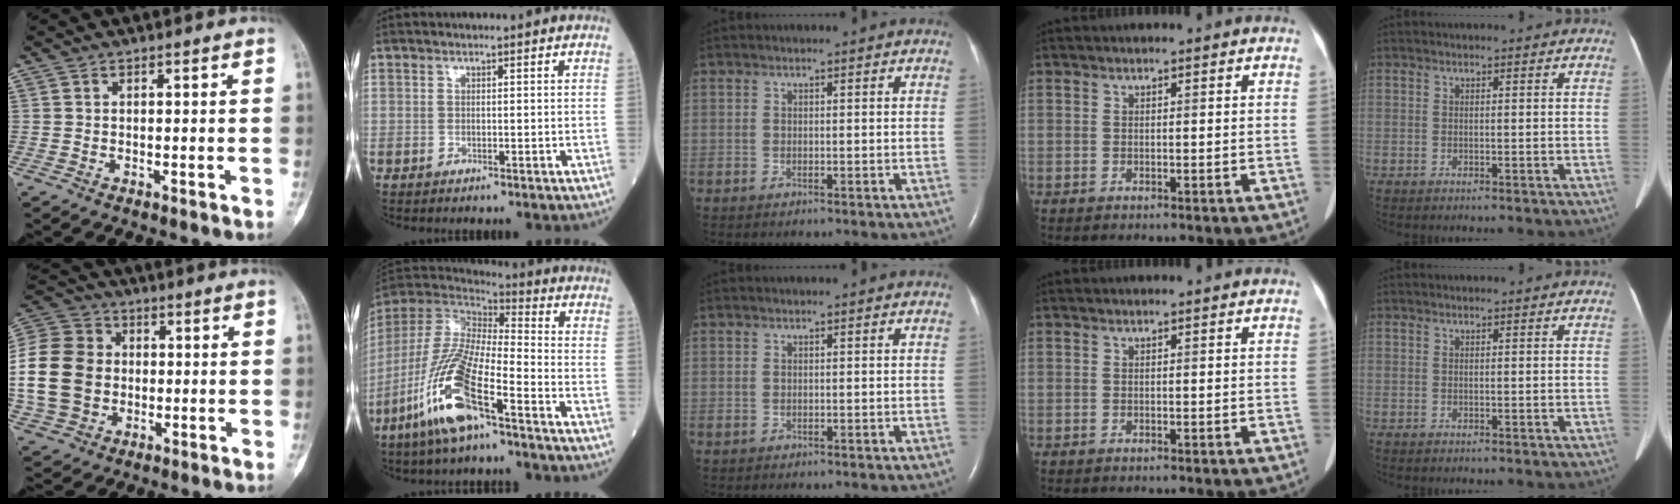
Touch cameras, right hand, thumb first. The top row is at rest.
{"thumb": {"total": 19.2, "force": [-0.6, 15.7, 11.1], "torque": [-0.235, 0.023, -0.005]}, "index": {"total": 17.0, "force": [-8.8, 3.5, 14.1], "torque": [-0.318, -0.033, -0.173]}}